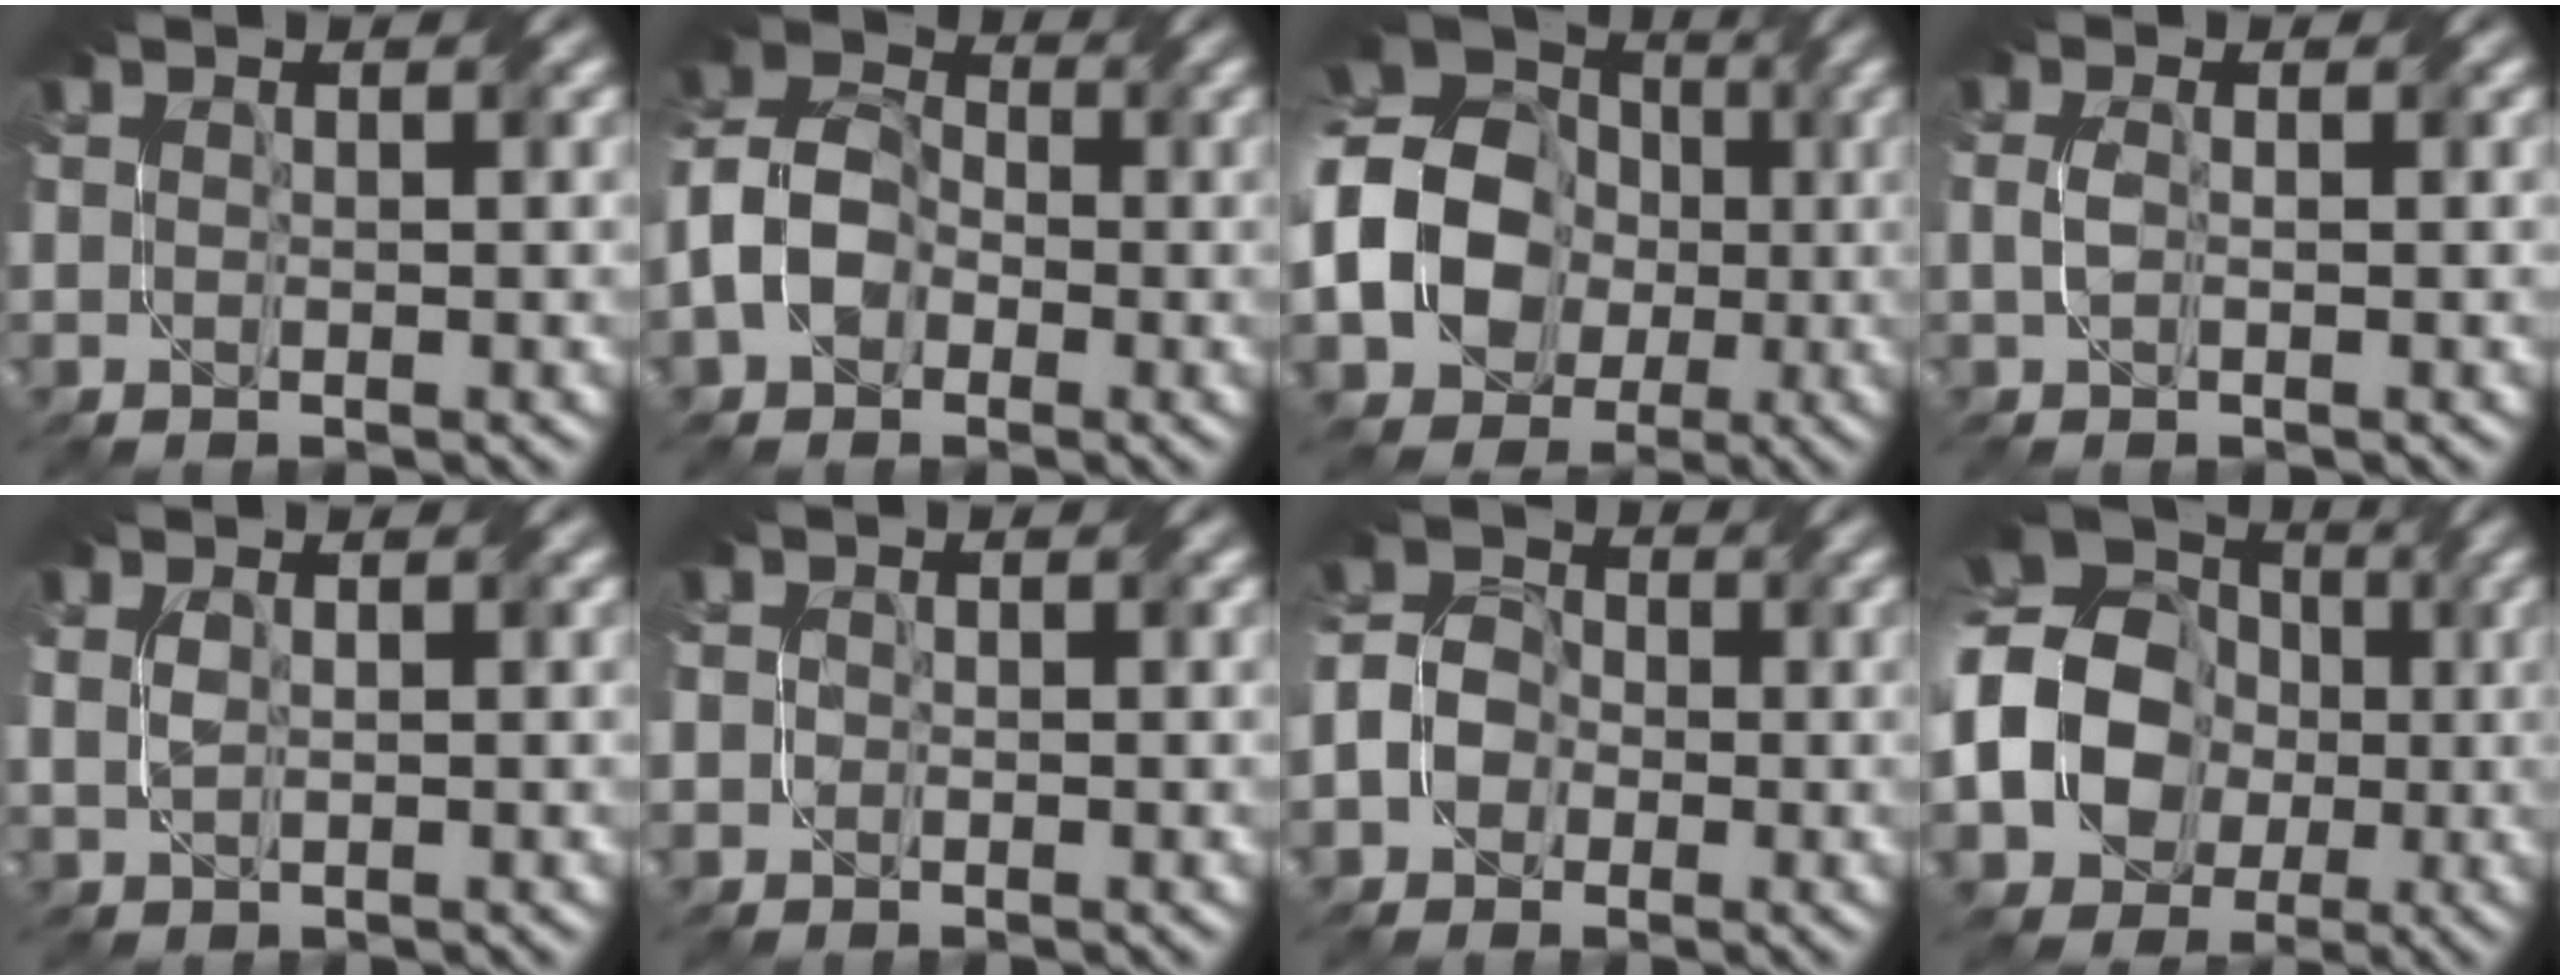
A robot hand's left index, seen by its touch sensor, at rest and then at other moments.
{"total": 6.1, "force": [-2.1, 4.4, 3.6], "torque": [-0.074, 0.012, -0.058]}
{"total": 14.7, "force": [-2.2, 12.2, 7.9], "torque": [-0.153, -0.013, -0.073]}
{"total": 1.1, "force": [-0.4, 0.4, 1.0], "torque": [-0.027, 0.001, -0.012]}
{"total": 1.0, "force": [0.2, 0.5, 0.8], "torque": [-0.021, -0.003, 0.008]}
{"total": 1.1, "force": [0.0, 1.1, 0.1], "torque": [0.001, -0.005, -0.006]}
{"total": 4.5, "force": [-1.7, 3.6, 2.2], "torque": [-0.038, 0.001, -0.039]}
{"total": 14.8, "force": [-2.2, 12.4, 7.7], "torque": [-0.156, -0.010, -0.077]}